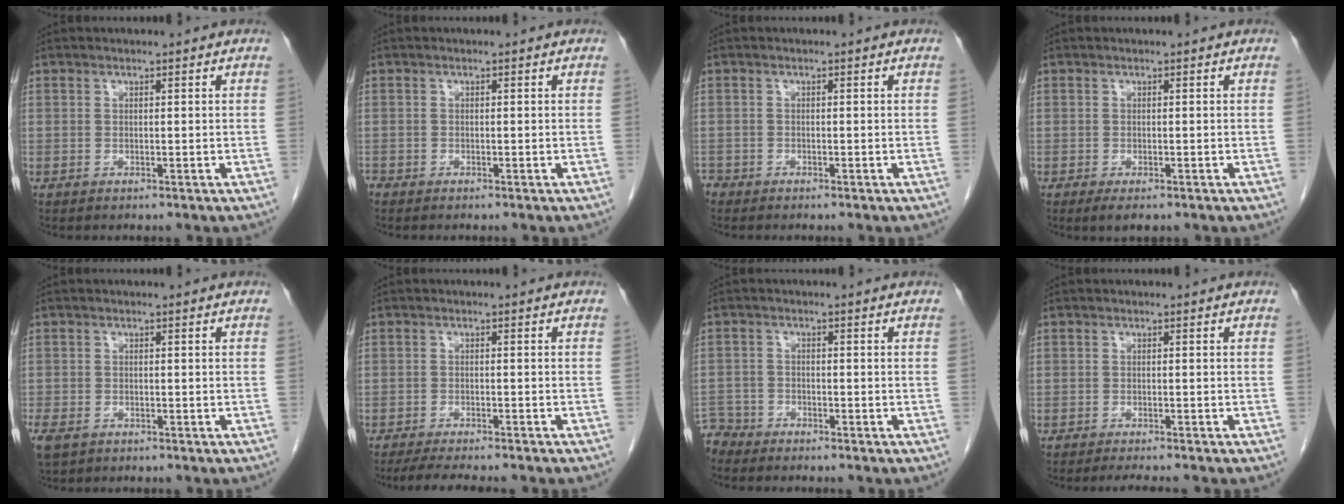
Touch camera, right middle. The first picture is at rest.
{"total": 0.6, "force": [-0.6, 0.2, 0.1], "torque": [-0.004, -0.001, -0.011]}
{"total": 1.3, "force": [-1.2, 0.6, 0.1], "torque": [-0.001, -0.001, -0.020]}
{"total": 2.5, "force": [-1.6, 0.9, 1.7], "torque": [-0.021, -0.004, -0.019]}
{"total": 5.7, "force": [-3.3, 3.5, 3.0], "torque": [-0.076, -0.013, -0.051]}
{"total": 7.2, "force": [-6.2, 0.7, 3.7], "torque": [-0.050, -0.012, -0.092]}
{"total": 3.9, "force": [-3.7, 1.0, -0.7], "torque": [0.018, -0.007, -0.071]}
{"total": 2.9, "force": [-2.6, -0.1, 1.3], "torque": [-0.019, -0.009, -0.037]}